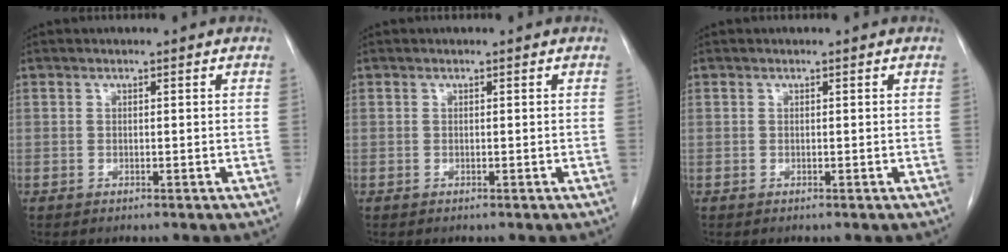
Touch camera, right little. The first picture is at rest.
{"total": 0.0}
{"total": 0.0}